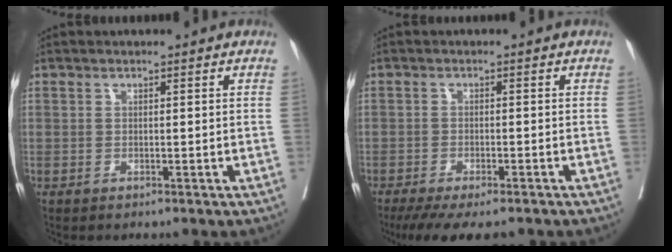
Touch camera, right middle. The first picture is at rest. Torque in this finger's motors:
{"motor_torque": [1.10, -1.04, 0.21, 0.09]}